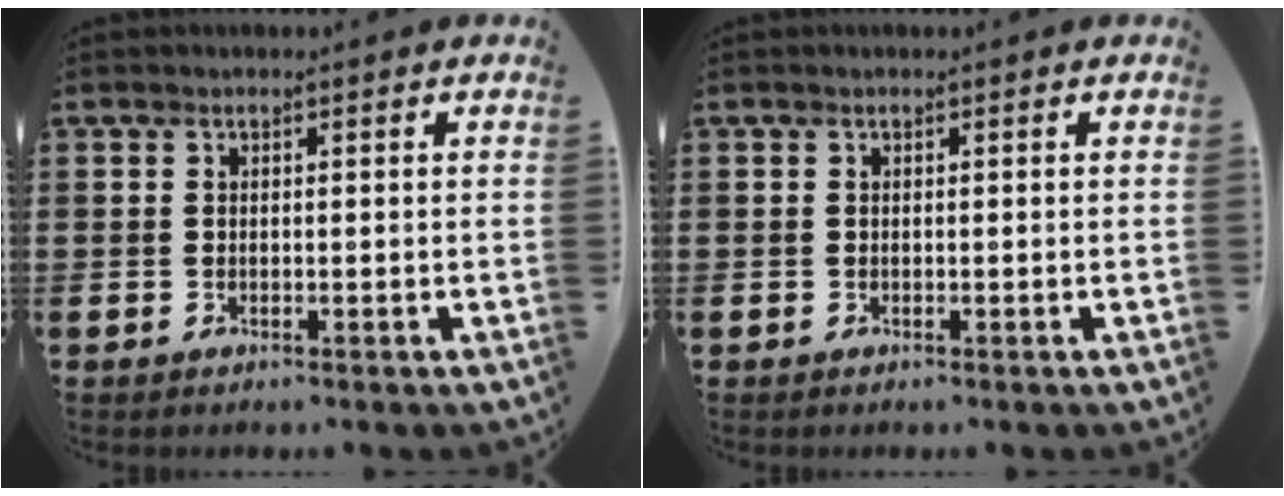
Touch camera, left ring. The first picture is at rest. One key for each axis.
{"total": 0.0}